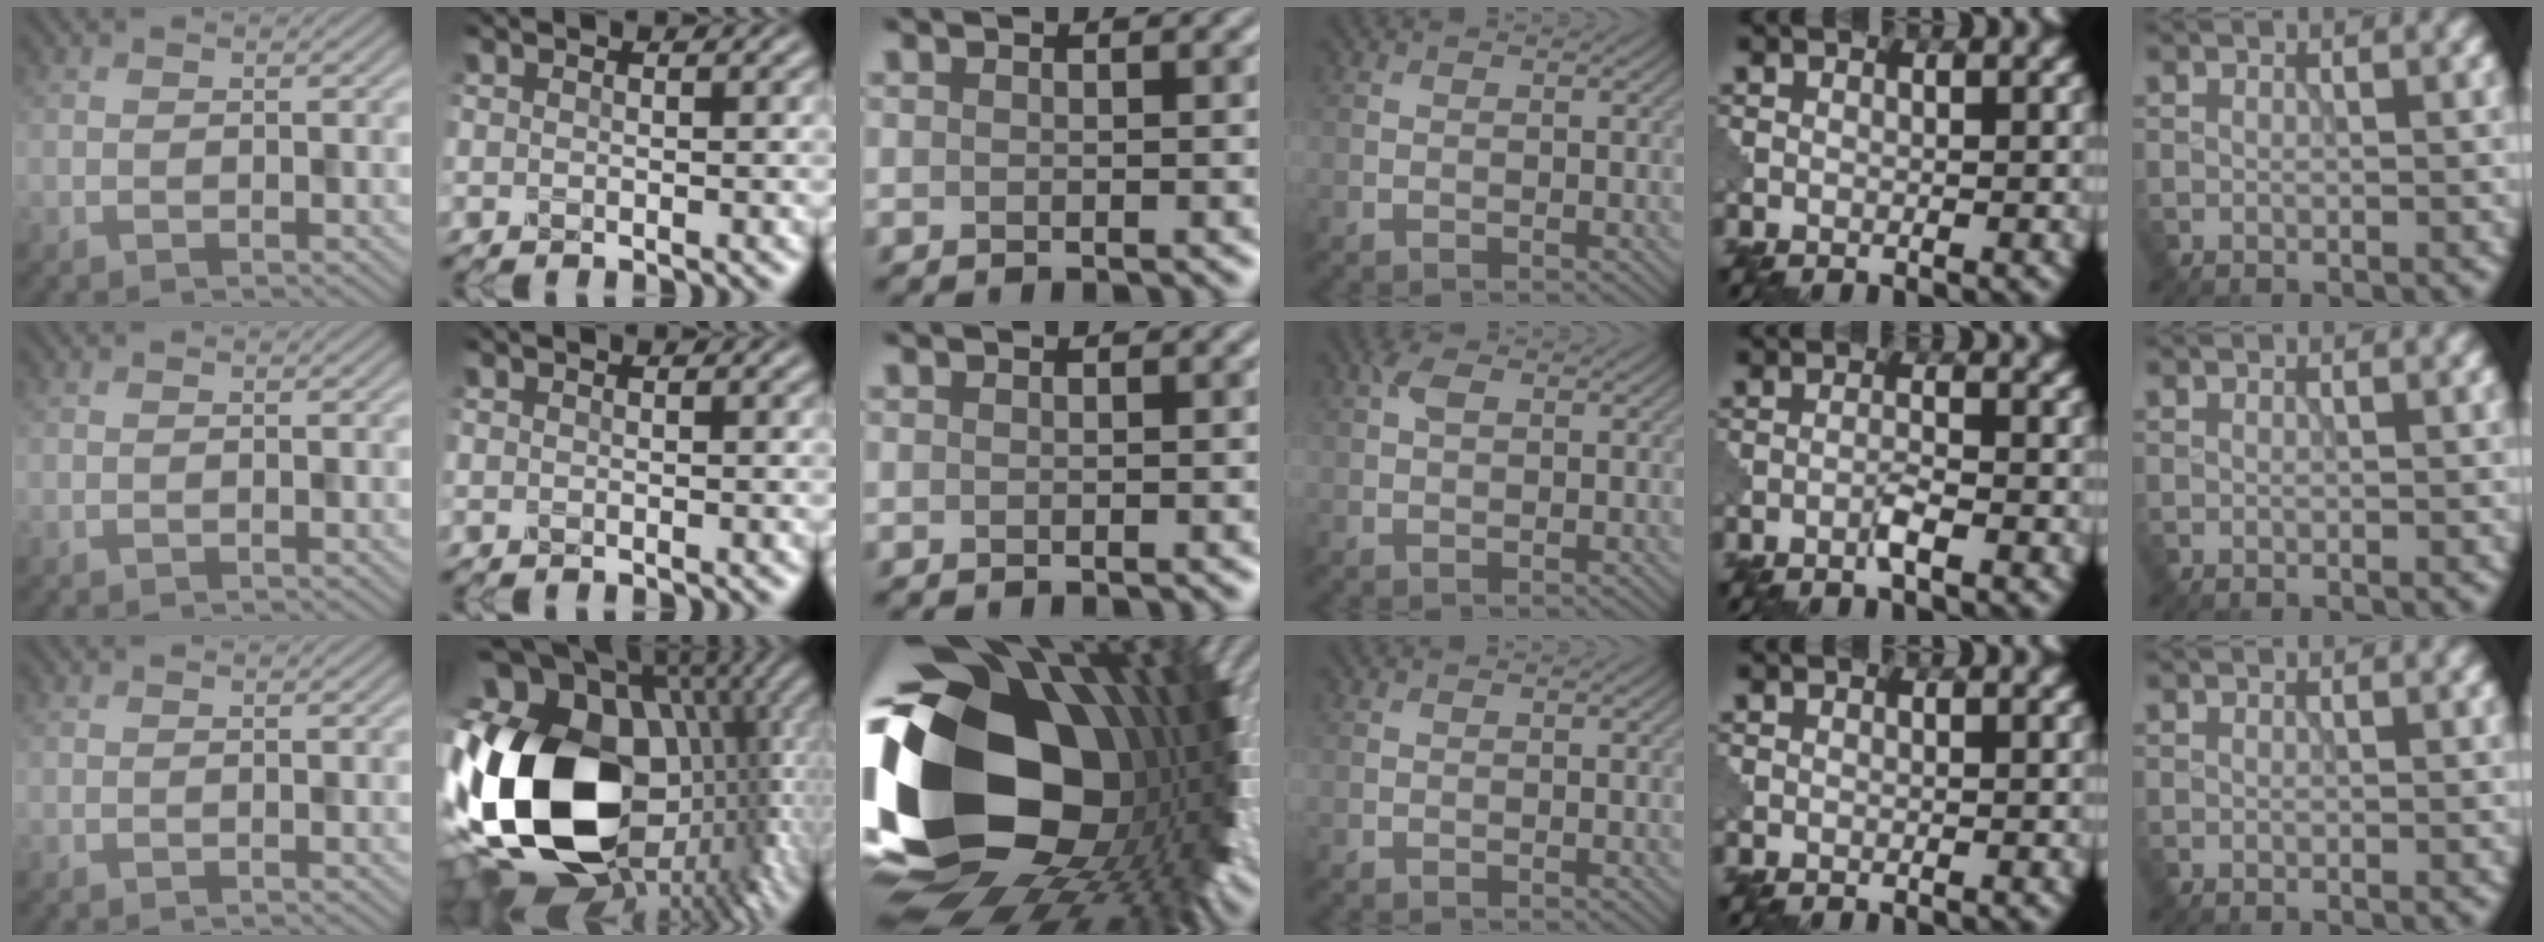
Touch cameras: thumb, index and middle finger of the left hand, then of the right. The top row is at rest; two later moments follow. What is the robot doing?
{"motion": "assemble", "object": "puzzle pieces"}